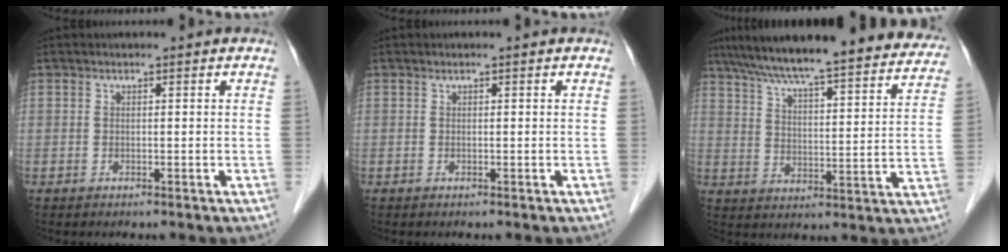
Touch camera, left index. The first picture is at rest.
{"total": 0.0}
{"total": 28.8, "force": [25.4, 4.2, 13.0], "torque": [-0.207, -0.017, 0.326]}